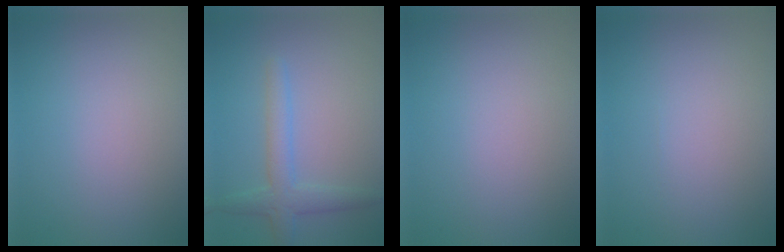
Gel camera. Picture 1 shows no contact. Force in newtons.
{"total": 3.1, "press": 3.1, "slide": 0.1}
{"total": 0.0}
{"total": 0.0}